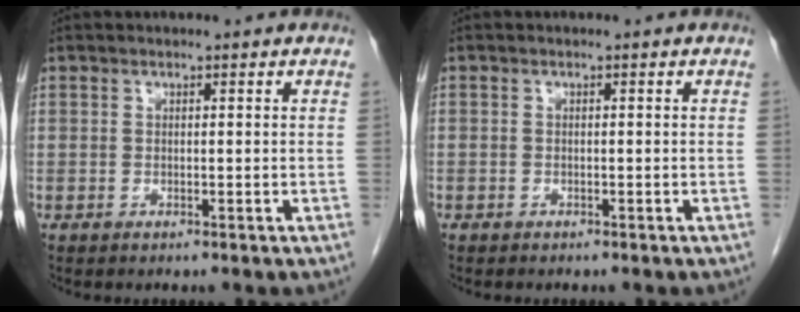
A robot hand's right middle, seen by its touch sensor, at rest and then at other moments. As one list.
[{"total": 0.6, "force": [-0.5, 0.4, 0.1], "torque": [-0.010, 0.002, -0.009]}]